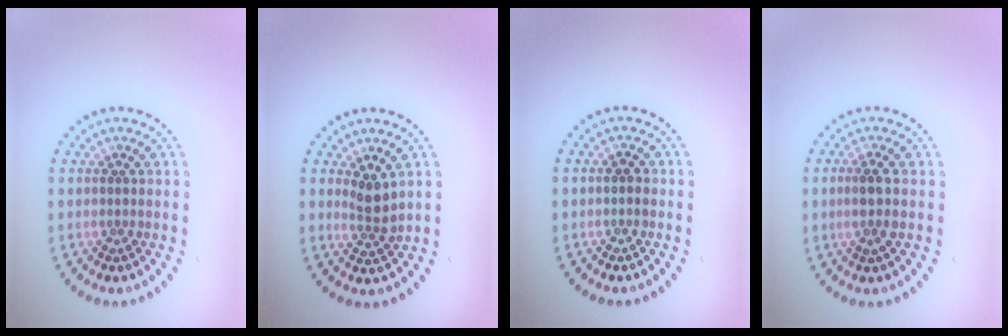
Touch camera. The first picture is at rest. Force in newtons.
{"total": 2.2, "press": 1.9, "slide": 1.2}
{"total": 0.8, "press": 0.8, "slide": 0.2}
{"total": 2.2, "press": 1.8, "slide": 1.2}